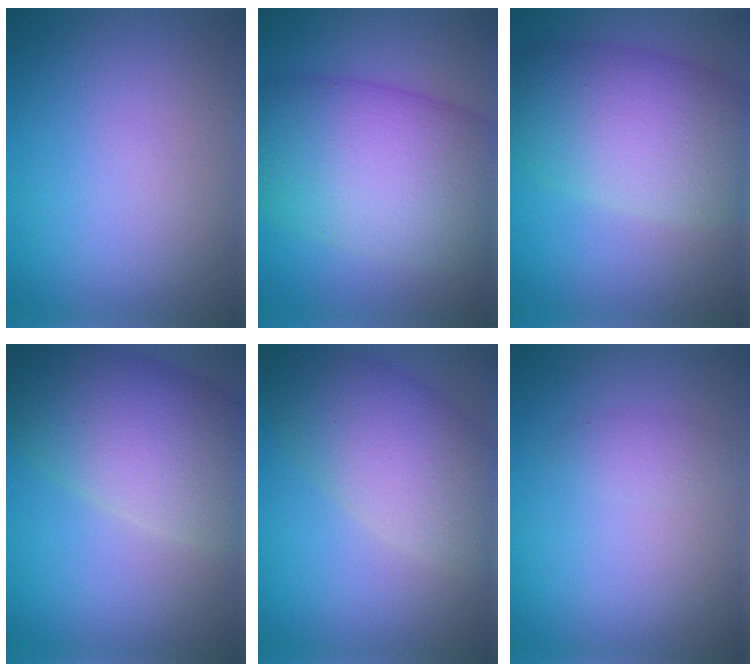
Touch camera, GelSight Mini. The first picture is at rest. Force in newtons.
{"total": 13.0, "press": 13.0, "slide": 0.1}
{"total": 10.0, "press": 10.0, "slide": 0.5}
{"total": 10.0, "press": 10.0, "slide": 0.6}
{"total": 7.6, "press": 7.5, "slide": 0.6}
{"total": 1.1, "press": 1.1, "slide": 0.1}